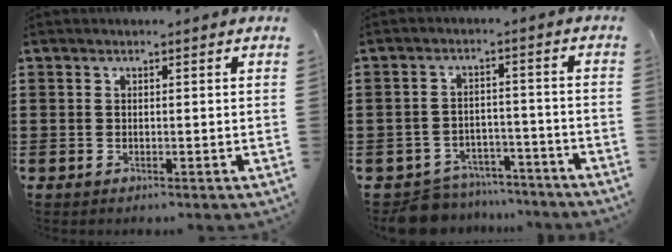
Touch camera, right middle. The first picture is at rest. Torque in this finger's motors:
{"motor_torque": [0.09, 0.01, 0.04, 0.00]}